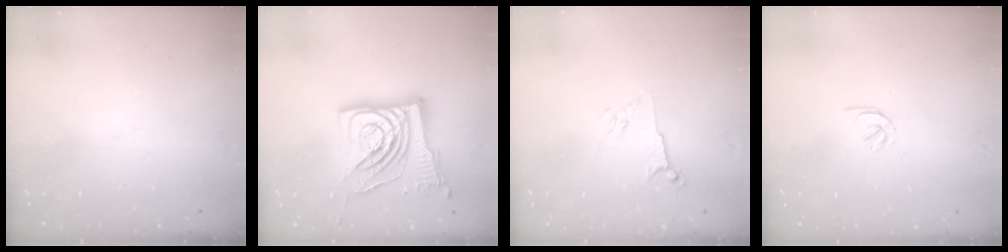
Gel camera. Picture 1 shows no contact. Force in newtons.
{"total": 16.6, "press": 16.4, "slide": 2.1}
{"total": 3.5, "press": 3.5, "slide": 0.7}
{"total": 1.7, "press": 1.6, "slide": 0.6}